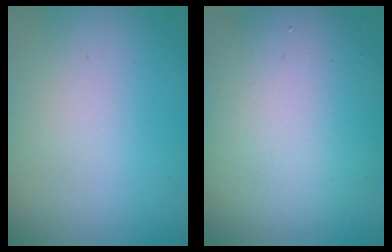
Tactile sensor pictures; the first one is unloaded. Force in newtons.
{"total": 9.3, "press": 9.3, "slide": 0.3}